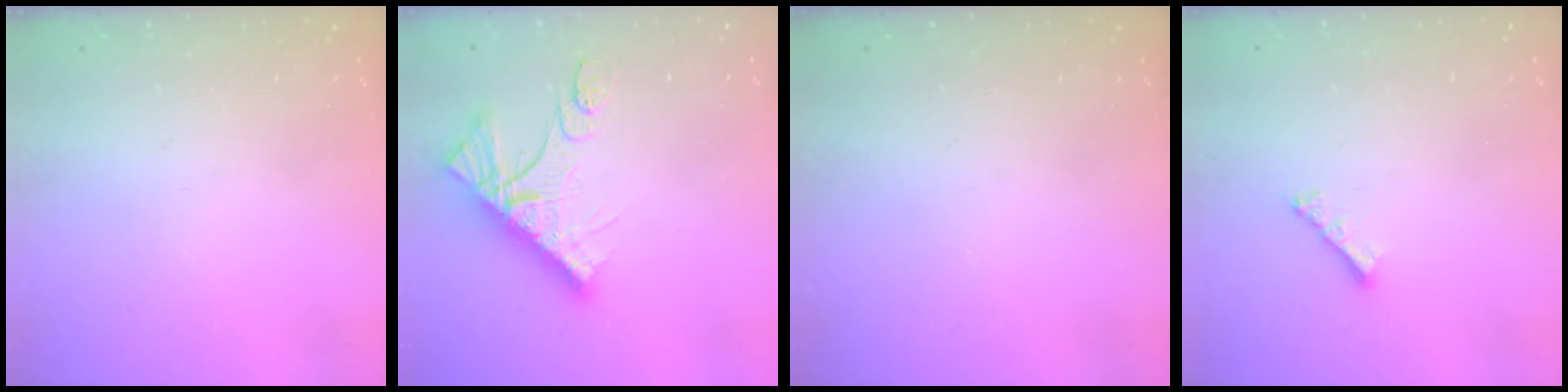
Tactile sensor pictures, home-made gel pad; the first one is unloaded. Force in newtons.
{"total": 13.5, "press": 13.5, "slide": 1.1}
{"total": 0.0}
{"total": 2.8, "press": 2.7, "slide": 0.6}